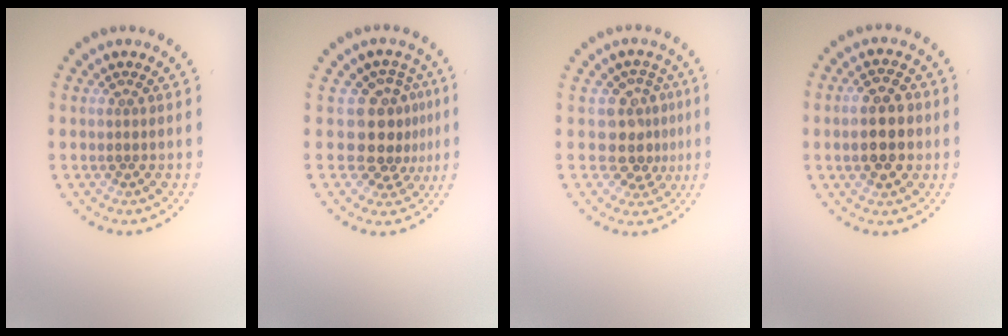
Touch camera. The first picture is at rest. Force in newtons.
{"total": 3.9, "press": 3.0, "slide": 2.5}
{"total": 3.2, "press": 2.4, "slide": 2.1}
{"total": 4.9, "press": 4.9, "slide": 0.4}